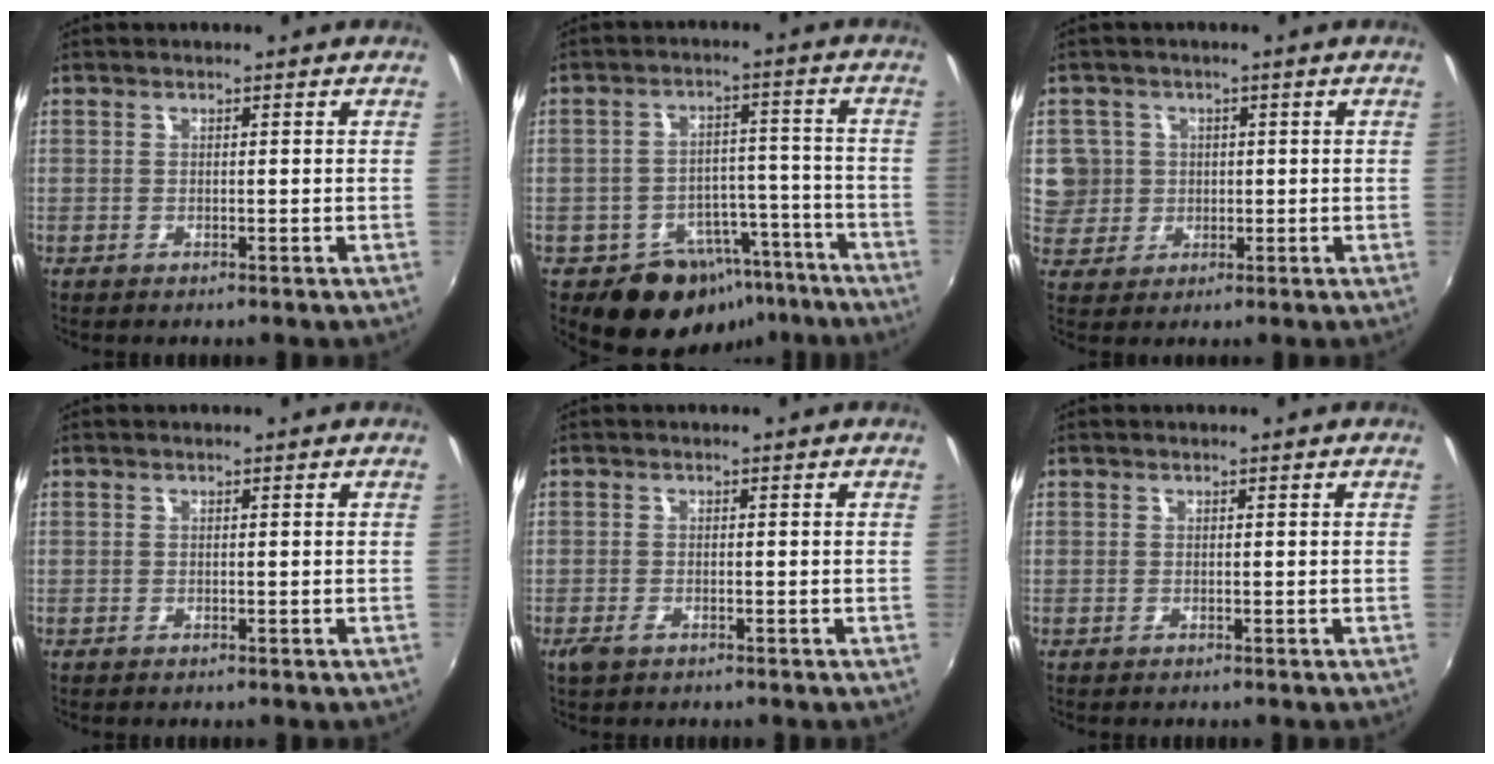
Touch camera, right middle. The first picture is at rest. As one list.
[{"total": 13.1, "force": [-8.5, 8.9, 4.3], "torque": [-0.076, 0.031, -0.093]}, {"total": 6.7, "force": [0.8, 6.6, 1.0], "torque": [-0.022, 0.008, 0.017]}, {"total": 0.0}, {"total": 1.9, "force": [-1.2, 0.9, 1.1], "torque": [-0.025, -0.006, -0.023]}, {"total": 0.0}]